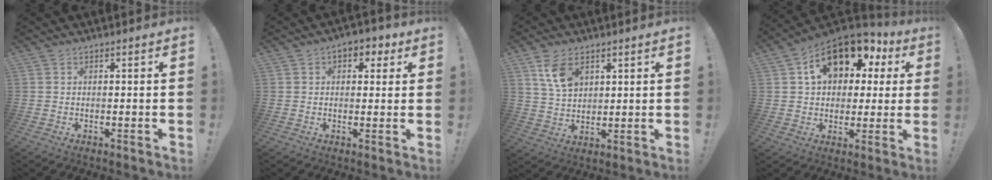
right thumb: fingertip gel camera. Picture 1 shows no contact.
{"total": 5.0, "force": [1.9, 3.5, 3.0], "torque": [-0.030, -0.002, 0.028]}
{"total": 8.6, "force": [4.5, 5.3, 5.1], "torque": [-0.083, -0.013, 0.087]}
{"total": 16.0, "force": [7.4, 10.2, 9.8], "torque": [-0.154, -0.025, 0.134]}